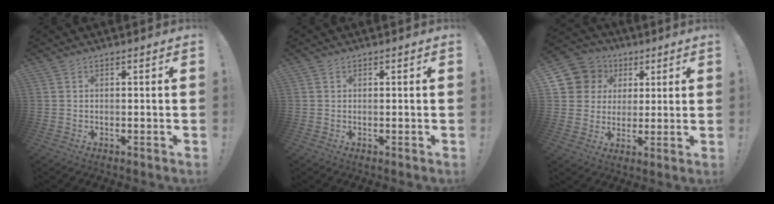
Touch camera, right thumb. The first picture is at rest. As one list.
[{"total": 0.0}, {"total": 10.8, "force": [3.7, 9.7, 2.8], "torque": [-0.042, -0.016, 0.080]}]